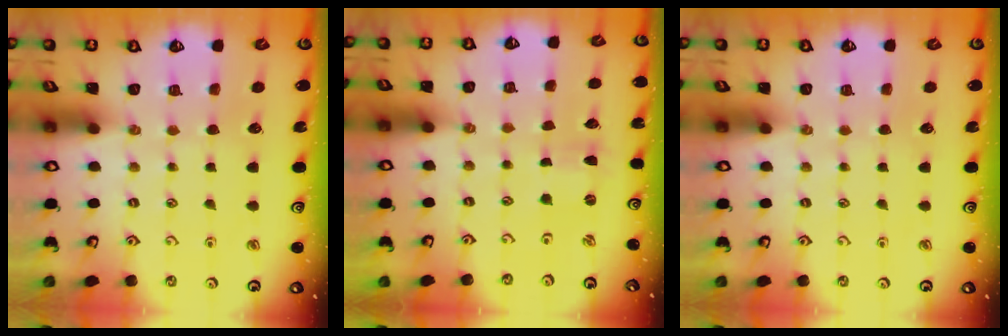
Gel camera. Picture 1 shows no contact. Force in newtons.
{"total": 0.0}
{"total": 0.0}